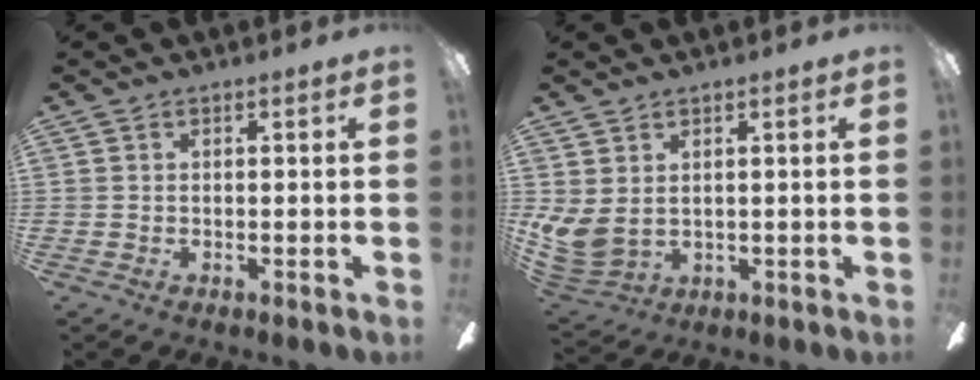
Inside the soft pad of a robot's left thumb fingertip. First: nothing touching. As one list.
[{"total": 6.3, "force": [2.3, 4.2, 4.0], "torque": [-0.101, -0.015, 0.049]}]